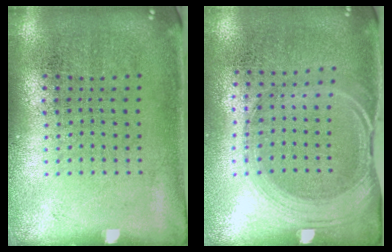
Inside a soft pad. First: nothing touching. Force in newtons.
{"total": 1.5, "press": 1.3, "slide": 0.8}